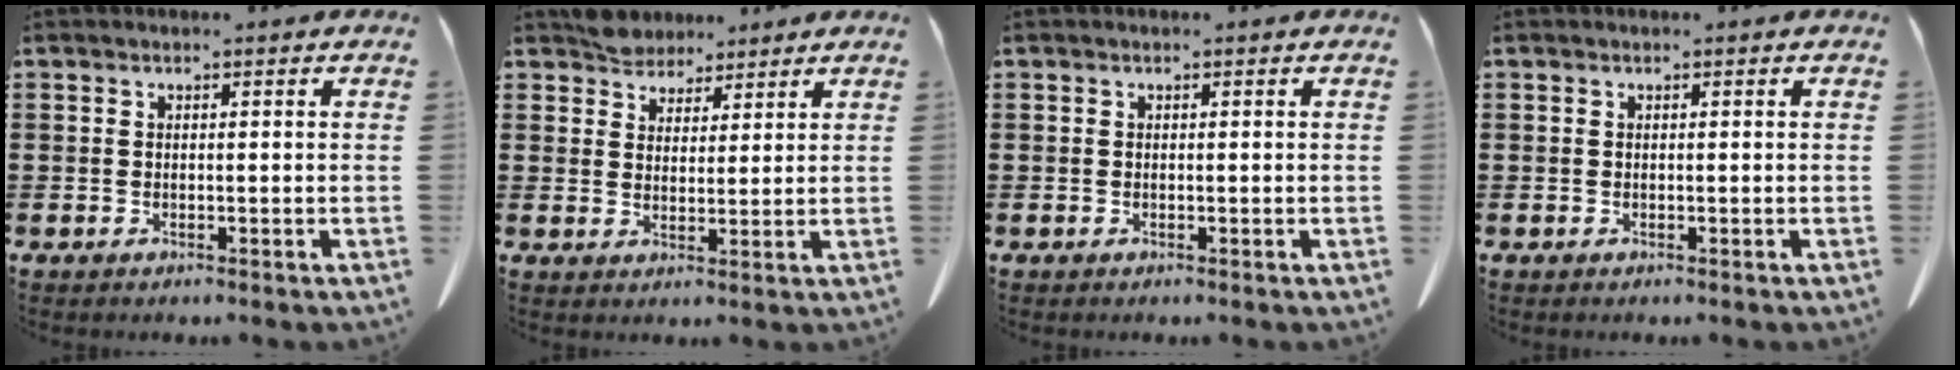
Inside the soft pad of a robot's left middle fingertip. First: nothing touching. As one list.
[{"total": 4.3, "force": [3.9, 1.6, 0.1], "torque": [-0.016, -0.003, 0.078]}, {"total": 0.0}, {"total": 0.0}]